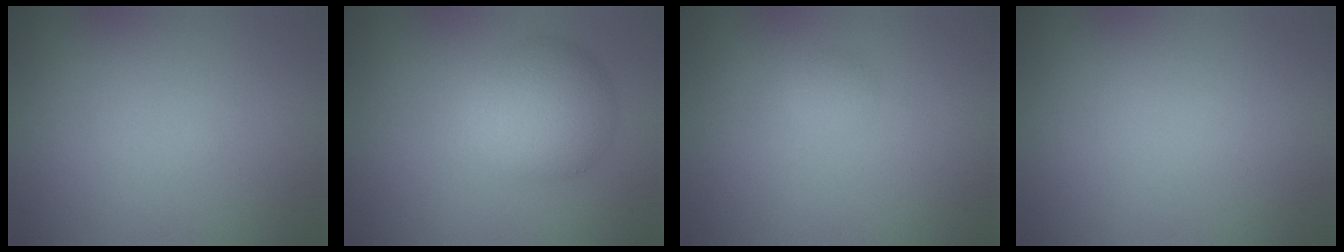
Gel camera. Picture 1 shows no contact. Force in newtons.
{"total": 5.2, "press": 5.2, "slide": 0.1}
{"total": 0.9, "press": 0.9, "slide": 0.1}
{"total": 0.0}